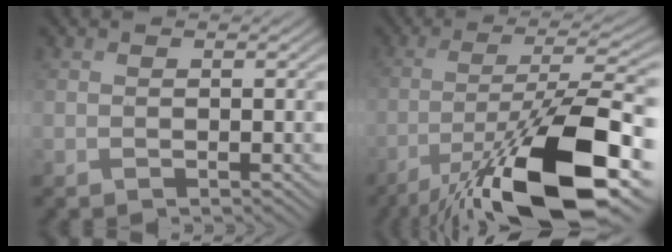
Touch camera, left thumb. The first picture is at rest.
{"total": 17.8, "force": [-9.9, 4.9, 13.9], "torque": [-0.234, -0.012, -0.168]}